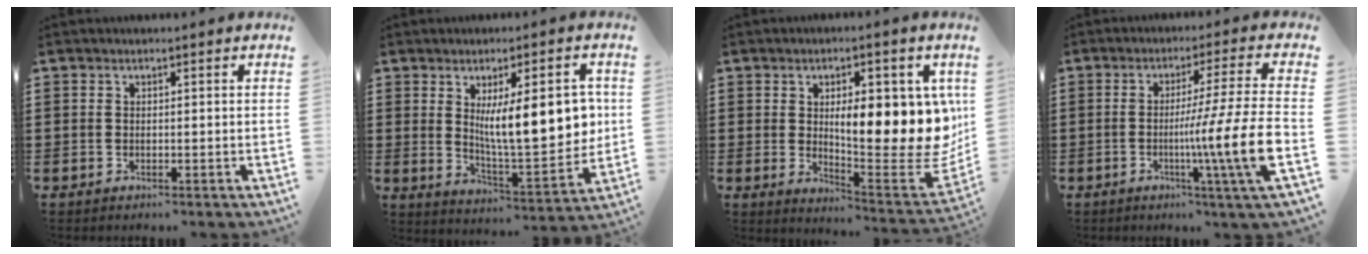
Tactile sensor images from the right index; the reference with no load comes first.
{"total": 13.2, "force": [2.4, 3.9, 12.4], "torque": [-0.184, -0.007, 0.037]}
{"total": 13.2, "force": [2.6, 4.8, 12.0], "torque": [-0.149, -0.025, 0.041]}
{"total": 12.8, "force": [-3.2, -0.9, 12.4], "torque": [-0.208, -0.021, -0.067]}